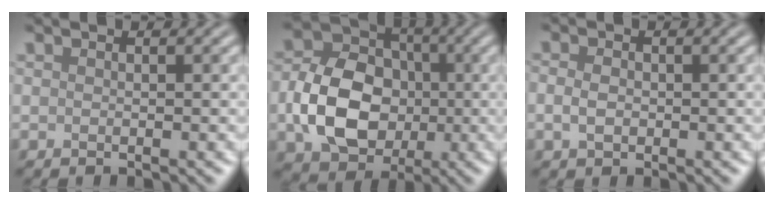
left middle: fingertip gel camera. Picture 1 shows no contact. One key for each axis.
{"total": 9.1, "fx": -1.7, "fy": 6.9, "fz": 5.8, "tx": -0.109, "ty": 0.001, "tz": -0.037}
{"total": 1.7, "fx": -0.2, "fy": 1.2, "fz": 1.1, "tx": -0.027, "ty": 0.000, "tz": -0.005}